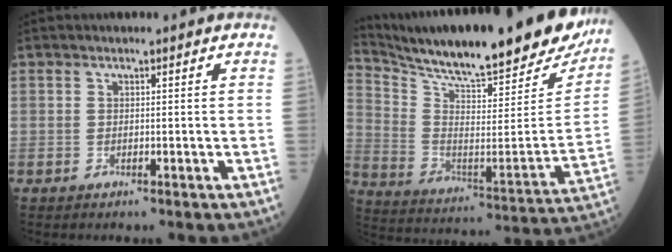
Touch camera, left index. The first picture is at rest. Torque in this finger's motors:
{"motor_torque": [0.32, -1.30, 0.35, 0.17]}